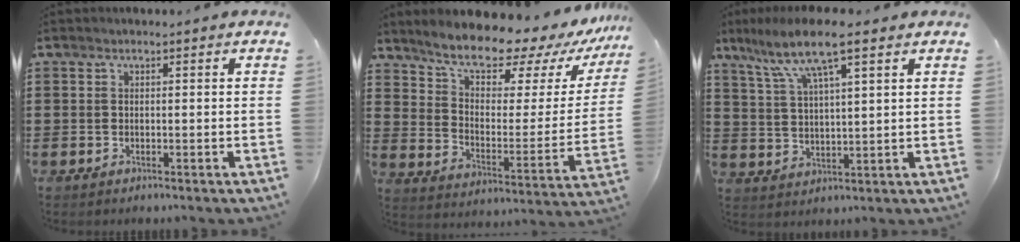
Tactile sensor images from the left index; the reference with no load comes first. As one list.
[{"total": 10.5, "force": [9.3, 2.5, 4.0], "torque": [-0.099, -0.073, 0.158]}, {"total": 8.4, "force": [5.6, 1.1, 6.2], "torque": [-0.135, -0.011, 0.095]}]